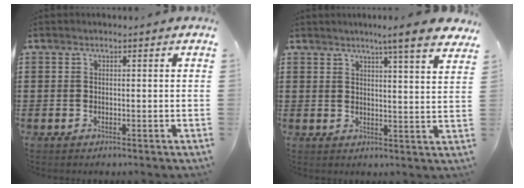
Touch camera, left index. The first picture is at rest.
{"total": 5.7, "force": [4.6, -0.7, 3.2], "torque": [-0.054, -0.028, 0.072]}